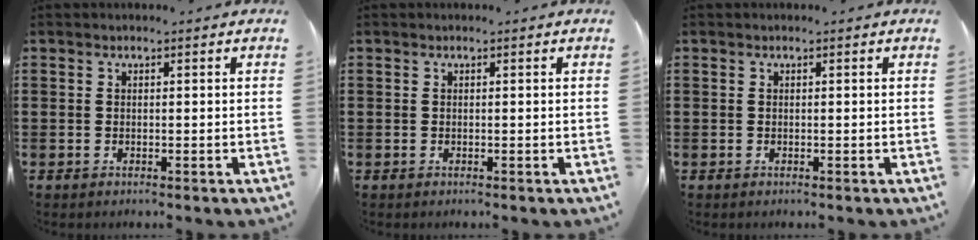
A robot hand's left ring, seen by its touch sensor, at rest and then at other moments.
{"total": 0.0}
{"total": 0.0}